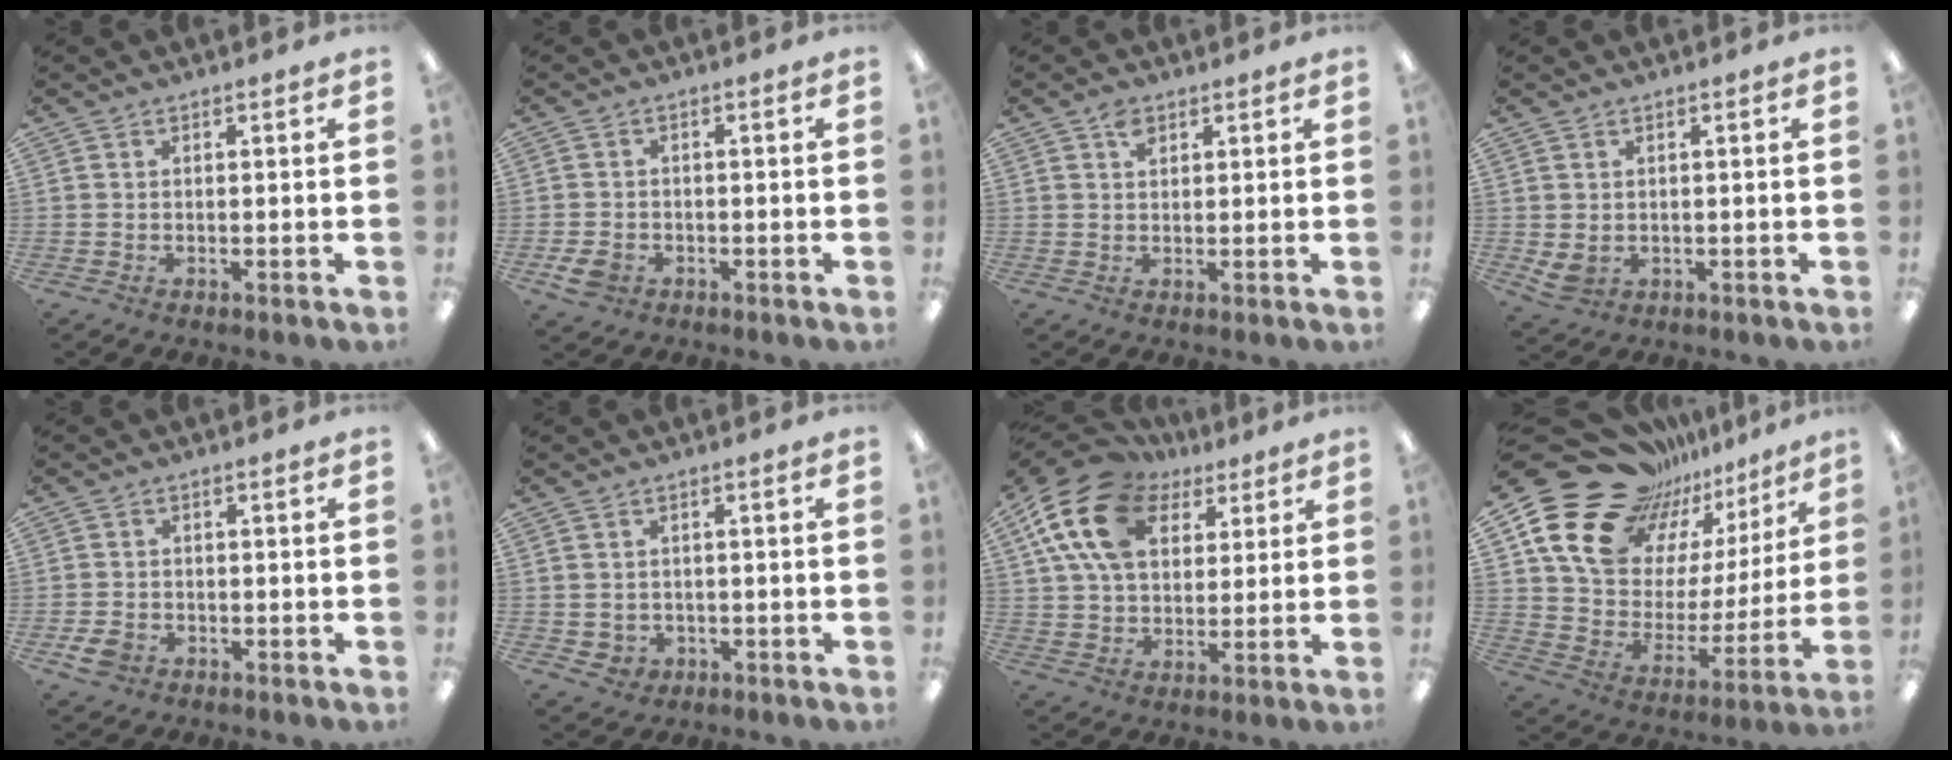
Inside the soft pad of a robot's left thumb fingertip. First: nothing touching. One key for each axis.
{"total": 4.3, "fx": -2.0, "fy": 3.1, "fz": 2.0, "tx": -0.043, "ty": 0.009, "tz": -0.037}
{"total": 2.8, "fx": 1.8, "fy": 1.8, "fz": 1.3, "tx": -0.021, "ty": -0.002, "tz": 0.032}
{"total": 3.0, "fx": 0.4, "fy": 2.5, "fz": 1.6, "tx": -0.036, "ty": -0.005, "tz": 0.005}
{"total": 3.8, "fx": -1.9, "fy": 2.8, "fz": 1.8, "tx": -0.038, "ty": 0.006, "tz": -0.036}
{"total": 2.4, "fx": -0.3, "fy": 2.3, "fz": 0.7, "tx": -0.015, "ty": 0.002, "tz": -0.005}
{"total": 19.6, "fx": 8.7, "fy": 12.9, "fz": 12.0, "tx": -0.240, "ty": -0.018, "tz": 0.157}
{"total": 23.2, "fx": 16.7, "fy": 13.8, "fz": 8.4, "tx": -0.149, "ty": -0.118, "tz": 0.319}